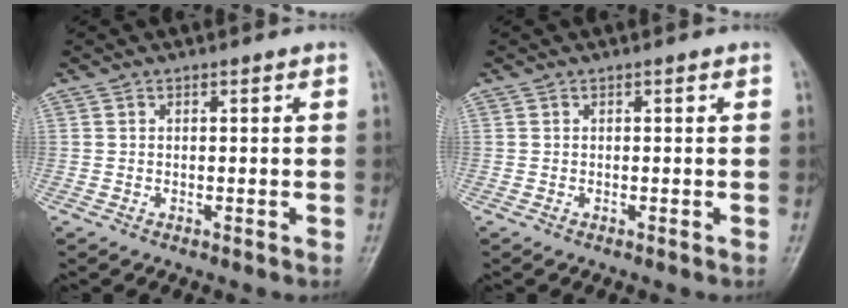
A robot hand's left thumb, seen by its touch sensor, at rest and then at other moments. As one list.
[{"total": 0.0}]